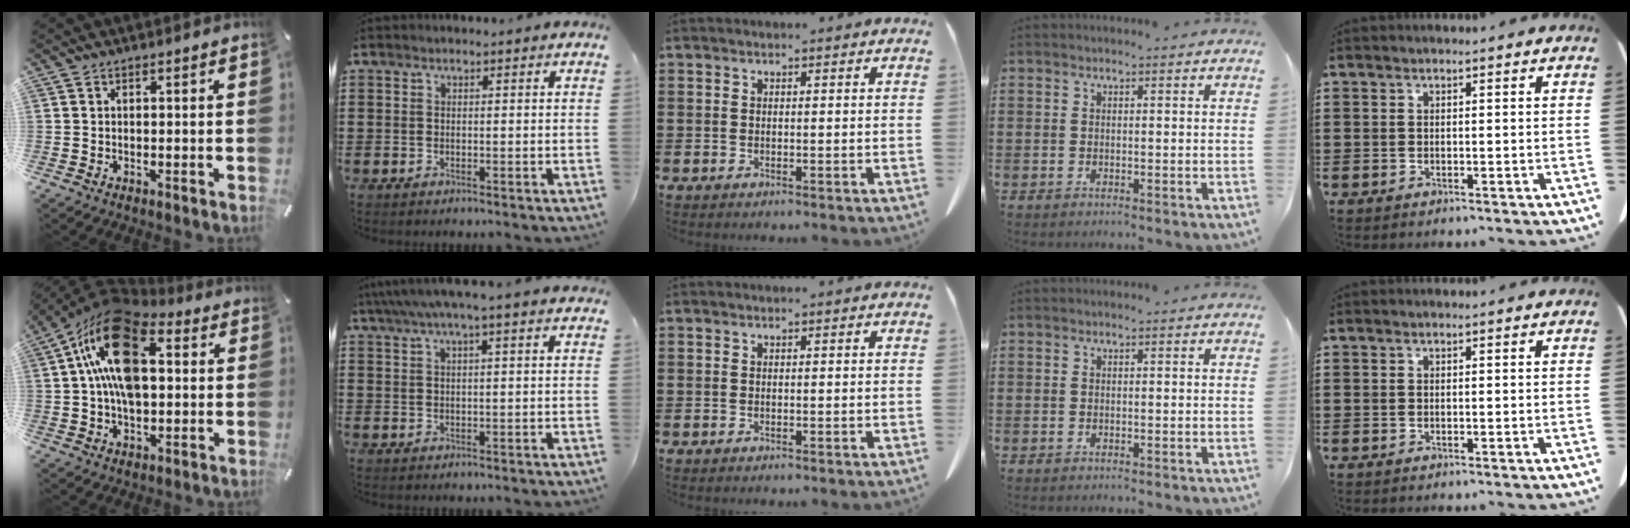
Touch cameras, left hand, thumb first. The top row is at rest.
{"thumb": {"total": 18.7, "force": [4.8, 11.6, 13.9], "torque": [-0.272, -0.004, 0.083]}, "index": {"total": 3.2, "force": [2.2, -0.2, 2.3], "torque": [-0.051, 0.000, 0.038]}}